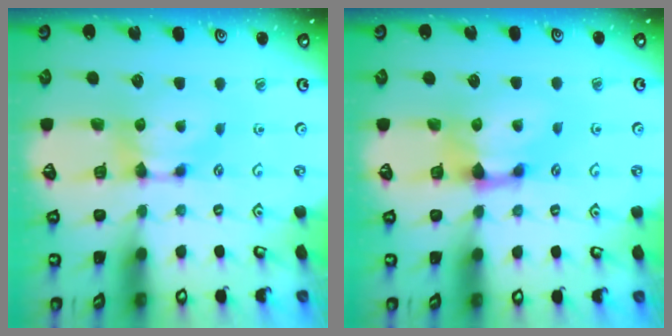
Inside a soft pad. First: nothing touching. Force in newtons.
{"total": 1.7, "press": 1.1, "slide": 1.3}